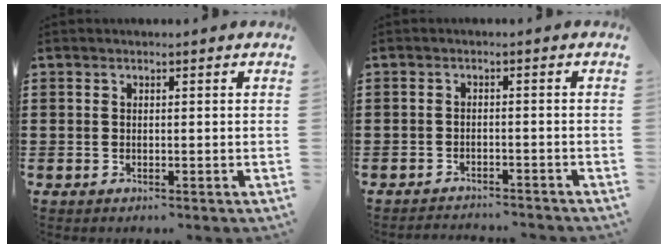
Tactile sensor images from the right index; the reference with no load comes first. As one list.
[{"total": 2.0, "force": [-2.0, 0.1, 0.0], "torque": [-0.006, 0.001, -0.043]}]